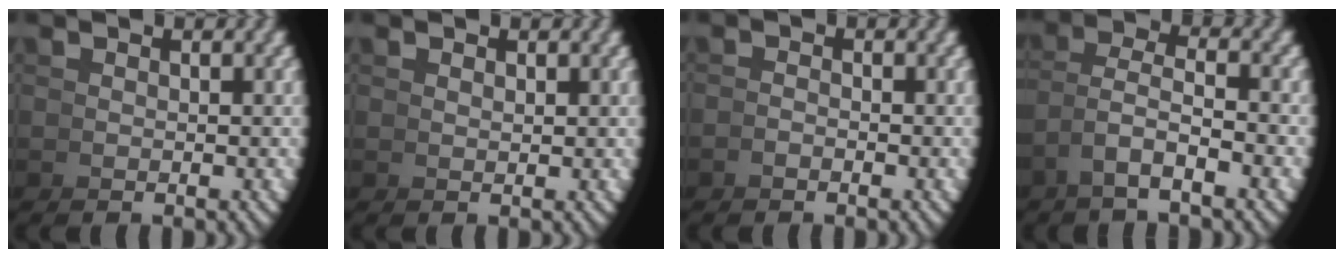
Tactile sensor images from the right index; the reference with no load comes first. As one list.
[{"total": 1.1, "force": [0.8, -0.7, -0.1], "torque": [0.003, 0.000, 0.019]}, {"total": 1.4, "force": [-0.8, -1.2, -0.3], "torque": [0.012, 0.003, -0.018]}, {"total": 3.3, "force": [0.4, 1.6, 2.9], "torque": [-0.062, -0.005, 0.010]}]